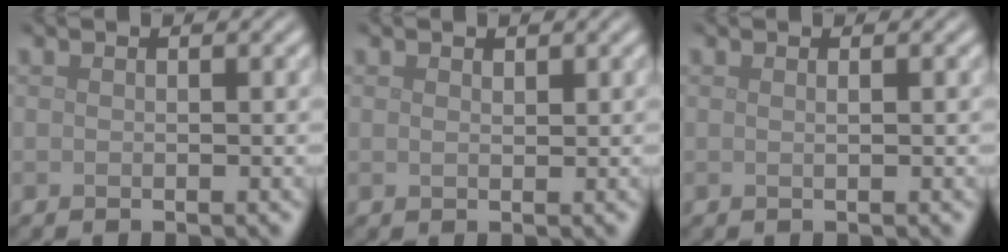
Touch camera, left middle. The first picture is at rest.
{"total": 0.7, "force": [0.5, 0.4, 0.3], "torque": [-0.007, -0.003, 0.010]}
{"total": 0.7, "force": [0.2, 0.3, 0.6], "torque": [-0.002, 0.001, -0.002]}